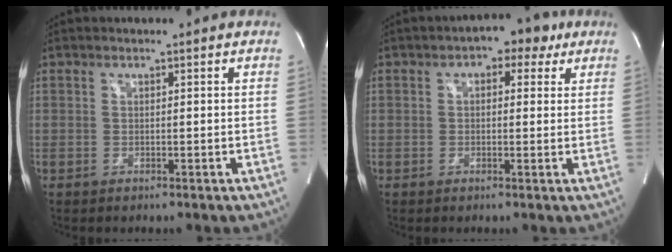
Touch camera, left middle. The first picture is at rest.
{"total": 6.0, "force": [2.9, 3.1, 4.2], "torque": [-0.050, 0.029, 0.032]}